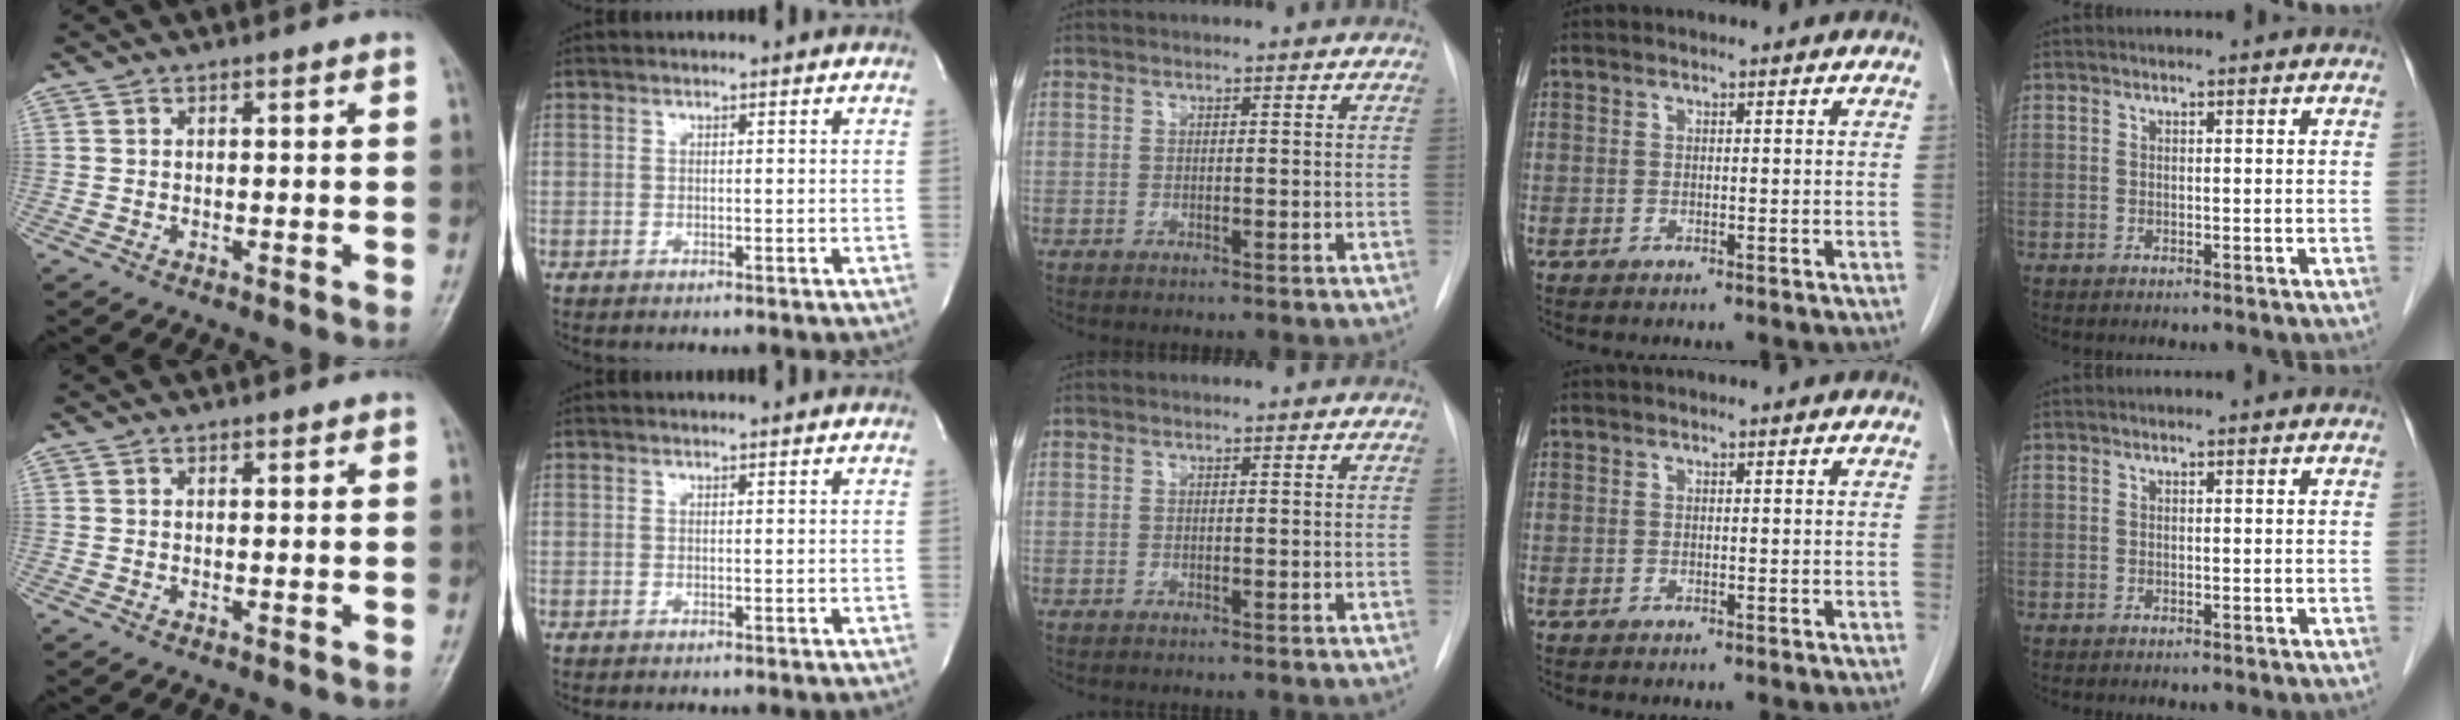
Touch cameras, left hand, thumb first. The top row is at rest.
{"thumb": {"total": 0.5, "force": [0.5, 0.3, -0.1], "torque": [0.004, -0.004, 0.005]}, "index": {"total": 1.9, "force": [1.9, 0.0, 0.4], "torque": [-0.012, 0.006, 0.020]}}